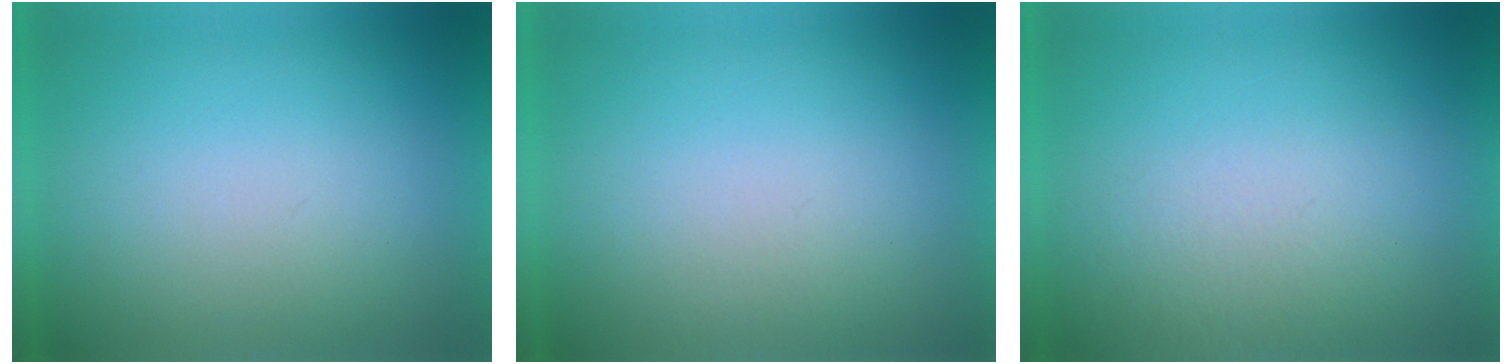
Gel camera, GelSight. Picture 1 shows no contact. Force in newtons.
{"total": 1.0}
{"total": 5.2}